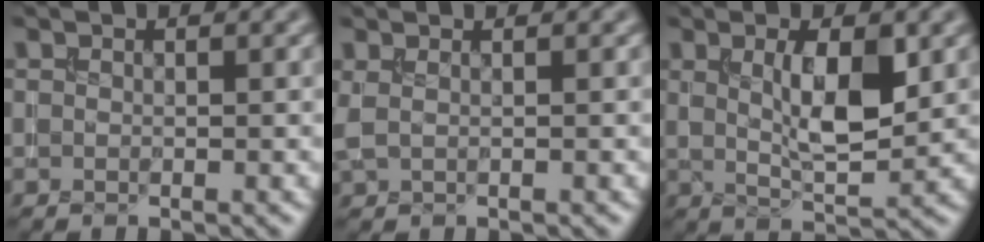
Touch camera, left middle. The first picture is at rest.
{"total": 1.0, "force": [0.6, 0.3, 0.8], "torque": [-0.017, 0.003, 0.009]}
{"total": 5.4, "force": [1.2, 1.7, 5.0], "torque": [-0.091, -0.003, 0.025]}